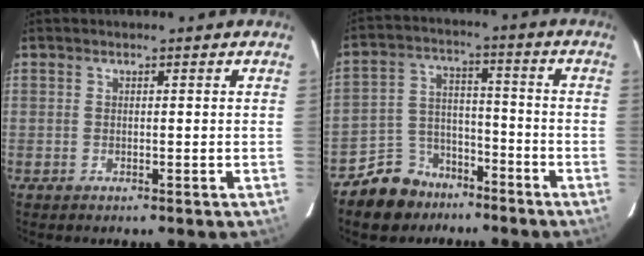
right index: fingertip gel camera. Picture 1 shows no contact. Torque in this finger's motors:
{"motor_torque": [0.77, -0.54, 0.07, 0.00]}